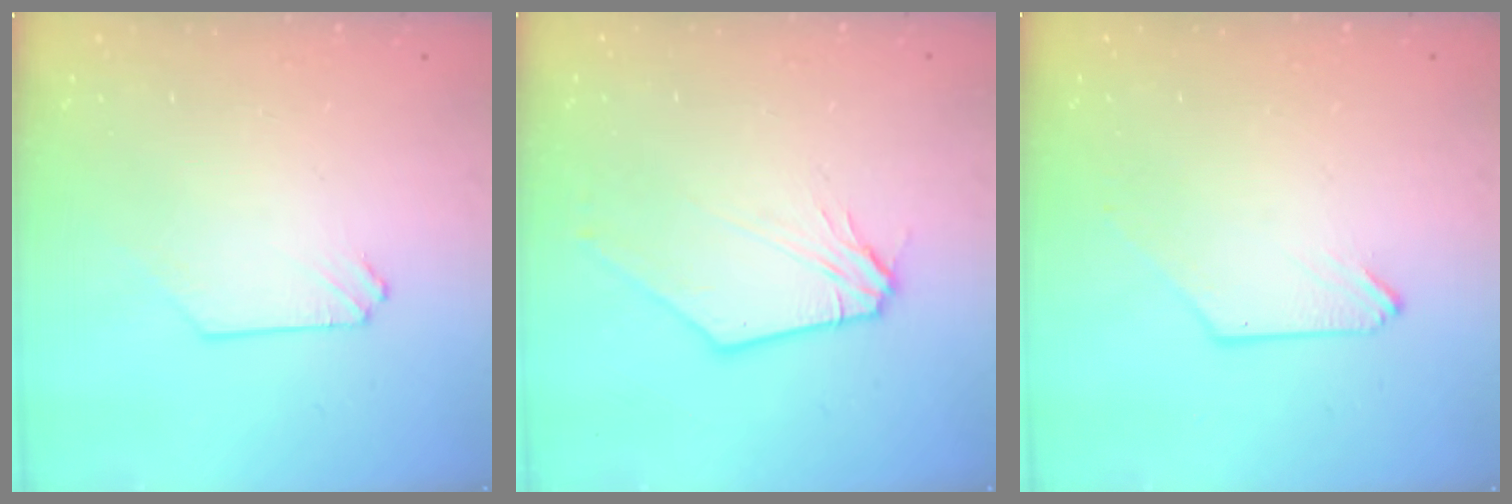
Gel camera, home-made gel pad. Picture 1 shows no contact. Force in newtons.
{"total": 5.7, "press": 5.6, "slide": 0.9}
{"total": 0.0}